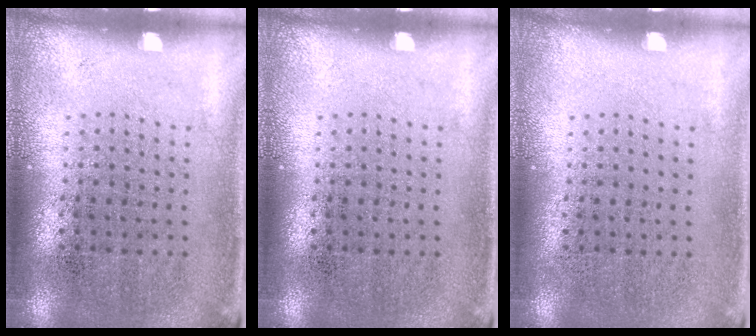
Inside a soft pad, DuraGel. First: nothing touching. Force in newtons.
{"total": 0.0}
{"total": 0.0}